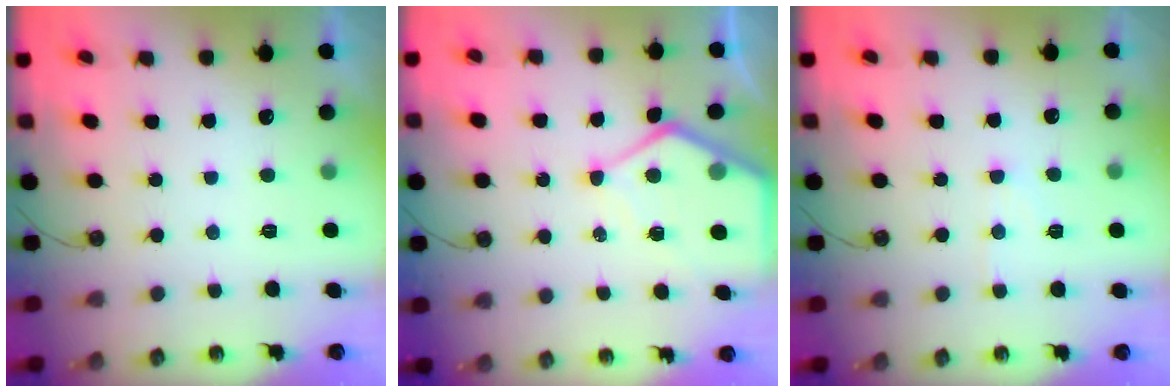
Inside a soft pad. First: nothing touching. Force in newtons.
{"total": 9.5, "press": 9.5, "slide": 1.0}
{"total": 5.8, "press": 5.8, "slide": 0.7}